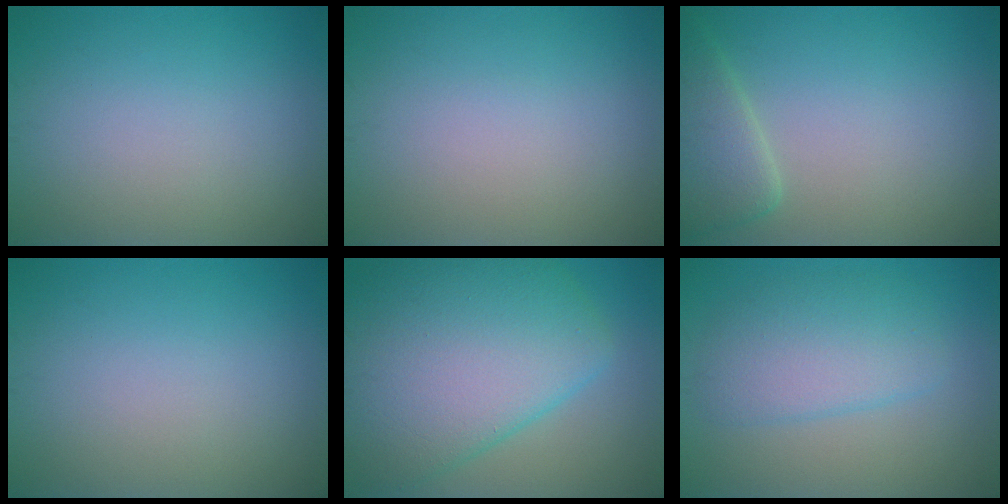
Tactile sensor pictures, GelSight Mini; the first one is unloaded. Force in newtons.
{"total": 0.0}
{"total": 3.5, "press": 3.5, "slide": 0.4}
{"total": 0.0}
{"total": 11.3, "press": 11.3, "slide": 0.3}
{"total": 4.2, "press": 4.2, "slide": 0.2}